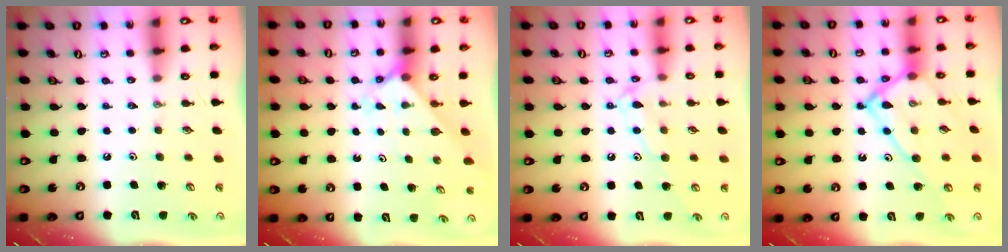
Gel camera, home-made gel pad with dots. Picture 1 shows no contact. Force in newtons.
{"total": 2.5, "press": 2.5, "slide": 0.2}
{"total": 12.5, "press": 12.5, "slide": 0.9}
{"total": 16.9, "press": 16.9, "slide": 1.4}